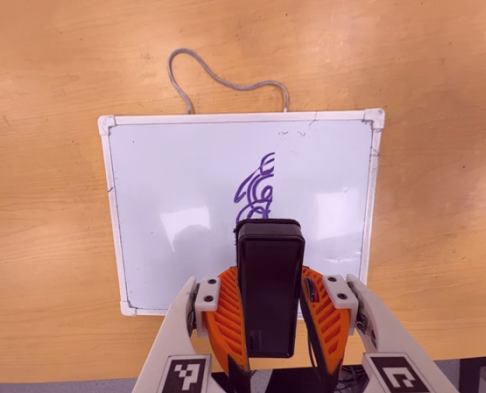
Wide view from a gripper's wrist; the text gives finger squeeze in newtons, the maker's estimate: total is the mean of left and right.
{"total": 5.5, "left": 4.0, "right": 7.0}